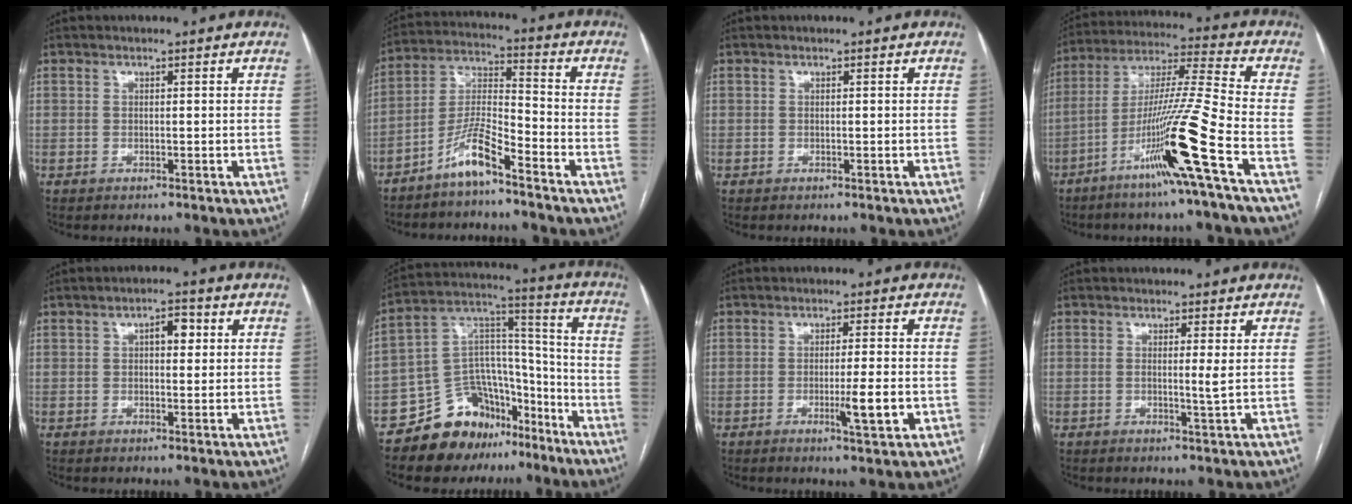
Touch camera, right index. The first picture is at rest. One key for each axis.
{"total": 7.7, "fx": -5.6, "fy": 0.9, "fz": 5.2, "tx": -0.114, "ty": -0.001, "tz": -0.113}
{"total": 0.0}
{"total": 16.4, "fx": -7.8, "fy": -2.5, "fz": 14.2, "tx": -0.276, "ty": -0.019, "tz": -0.146}
{"total": 3.3, "fx": 0.9, "fy": 1.5, "fz": 2.8, "tx": -0.044, "ty": 0.014, "tz": 0.012}
{"total": 15.9, "fx": -11.6, "fy": 9.4, "fz": 5.4, "tx": -0.074, "ty": 0.085, "tz": -0.190}
{"total": 5.2, "fx": -1.7, "fy": -0.1, "fz": 4.9, "tx": -0.081, "ty": -0.008, "tz": -0.023}
{"total": 1.6, "fx": 0.1, "fy": -0.5, "fz": 1.5, "tx": -0.028, "ty": -0.003, "tz": 0.001}